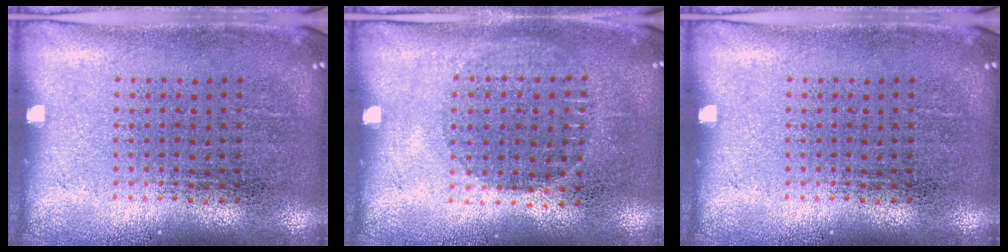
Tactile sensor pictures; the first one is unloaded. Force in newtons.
{"total": 0.9, "press": 0.8, "slide": 0.4}
{"total": 0.0}